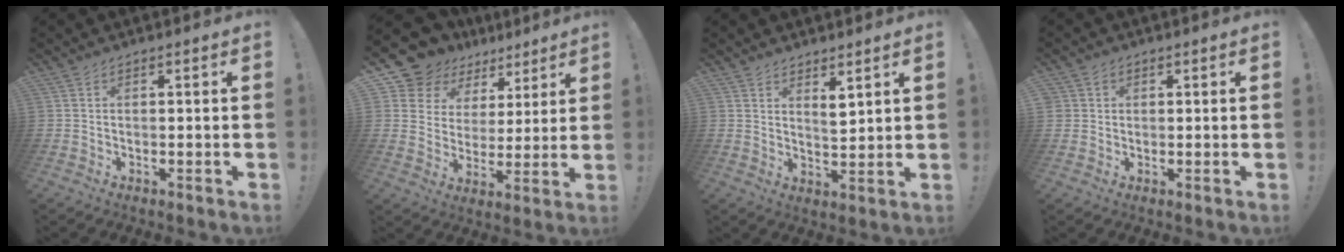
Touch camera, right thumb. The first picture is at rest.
{"total": 11.4, "force": [8.3, 7.6, 2.2], "torque": [-0.054, -0.068, 0.166]}
{"total": 4.8, "force": [3.7, 1.7, 2.5], "torque": [-0.036, -0.030, 0.063]}
{"total": 2.2, "force": [0.8, 2.0, 0.3], "torque": [-0.005, -0.002, 0.016]}